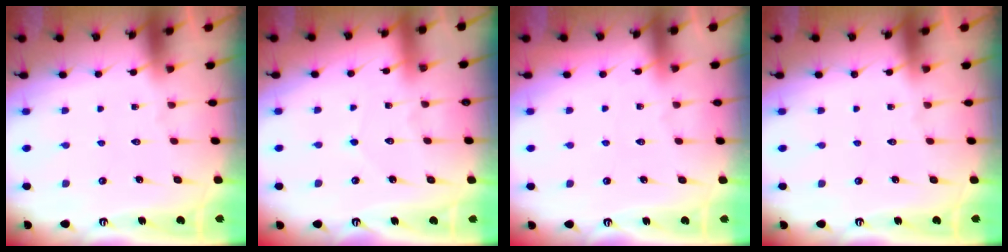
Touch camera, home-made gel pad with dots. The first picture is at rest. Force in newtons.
{"total": 3.0, "press": 3.0, "slide": 0.3}
{"total": 2.5, "press": 2.5, "slide": 0.4}
{"total": 0.0}